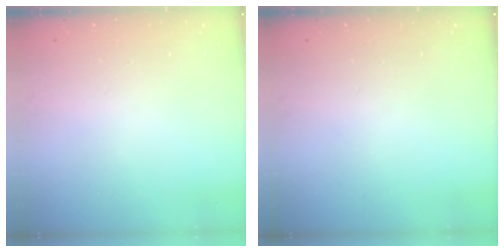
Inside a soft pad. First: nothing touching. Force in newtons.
{"total": 0.0}